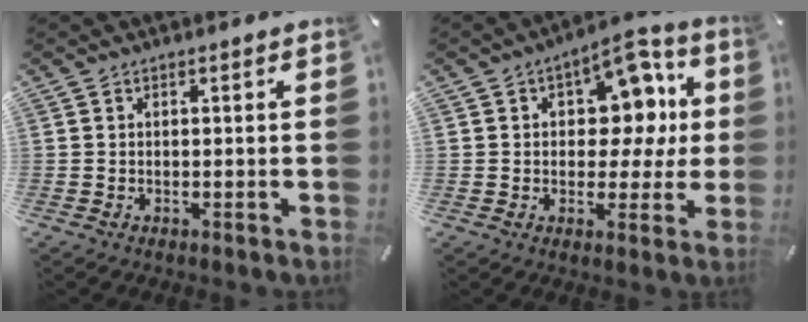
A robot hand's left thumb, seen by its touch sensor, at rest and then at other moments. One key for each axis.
{"total": 12.9, "fx": 4.5, "fy": 8.6, "fz": 8.4, "tx": -0.094, "ty": -0.037, "tz": 0.078}